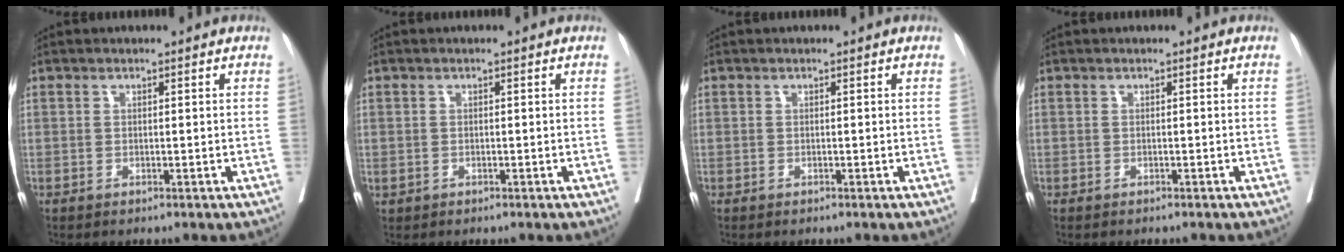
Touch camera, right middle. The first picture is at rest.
{"total": 0.8, "force": [-0.3, 0.6, 0.3], "torque": [-0.010, 0.003, -0.003]}
{"total": 0.6, "force": [-0.6, 0.1, 0.3], "torque": [0.003, 0.000, -0.011]}
{"total": 2.4, "force": [-2.1, 0.4, 1.0], "torque": [-0.015, -0.002, -0.027]}